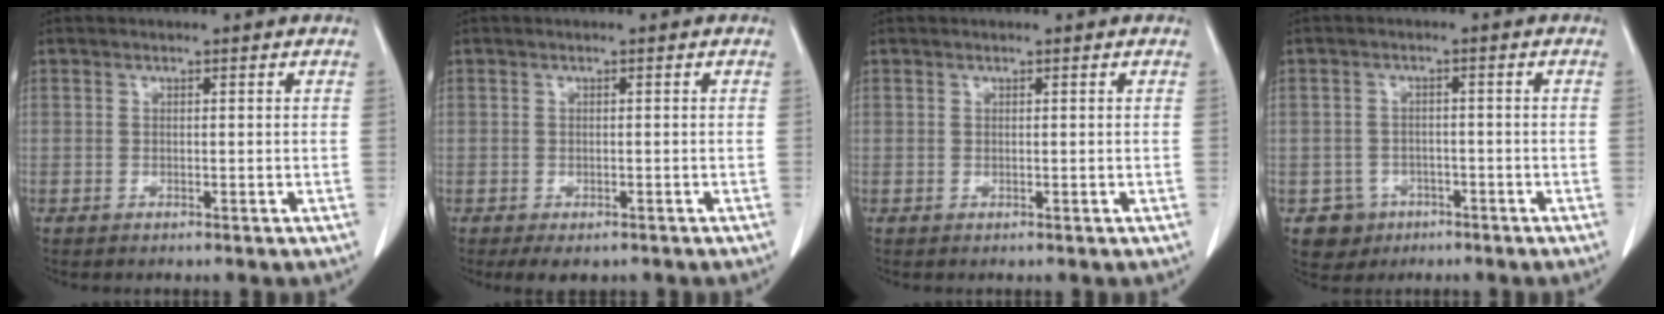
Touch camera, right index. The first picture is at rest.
{"total": 3.4, "force": [-2.6, 1.8, 1.4], "torque": [-0.013, -0.001, -0.031]}
{"total": 0.0}
{"total": 4.4, "force": [-2.2, 3.8, 0.0], "torque": [0.000, 0.012, -0.030]}